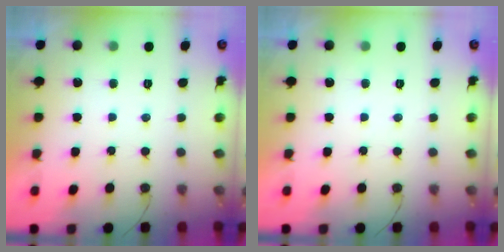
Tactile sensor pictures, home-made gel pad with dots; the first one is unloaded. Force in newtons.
{"total": 0.0}